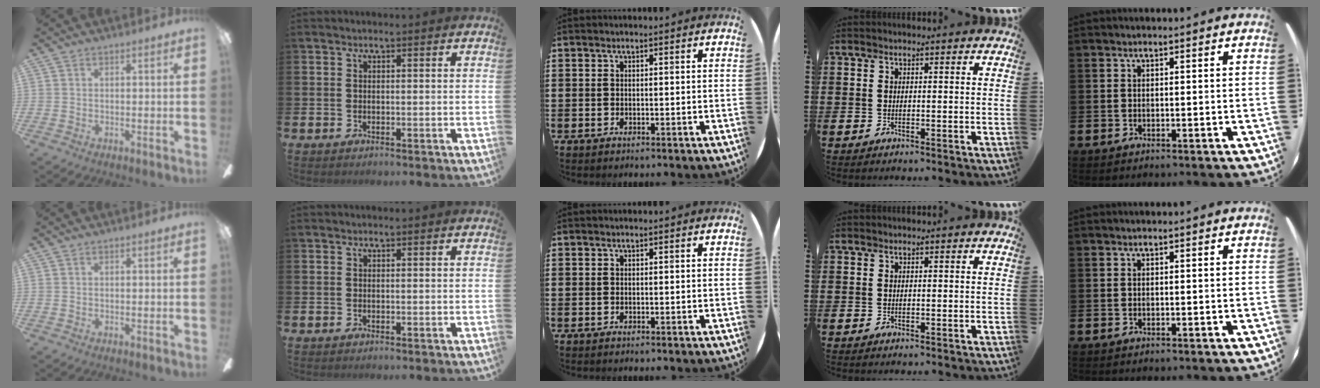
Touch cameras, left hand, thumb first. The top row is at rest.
{}